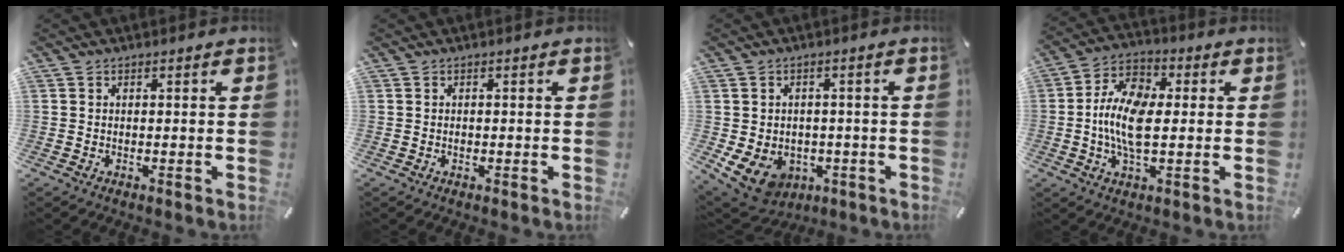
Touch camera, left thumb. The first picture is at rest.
{"total": 0.5, "force": [-0.2, 0.4, 0.3], "torque": [-0.006, 0.002, -0.005]}
{"total": 8.4, "force": [-2.8, 6.8, 3.9], "torque": [-0.097, 0.001, -0.050]}
{"total": 12.1, "force": [-0.8, 6.5, 10.1], "torque": [-0.221, 0.004, -0.015]}